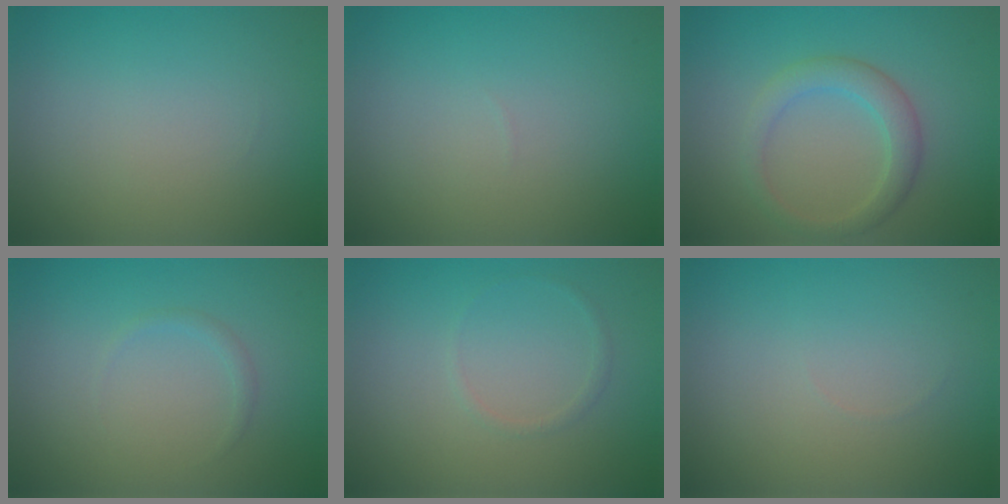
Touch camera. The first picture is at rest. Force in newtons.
{"total": 0.0}
{"total": 2.9, "press": 2.9, "slide": 0.2}
{"total": 0.7, "press": 0.7, "slide": 0.0}
{"total": 0.7, "press": 0.7, "slide": 0.0}
{"total": 0.0}